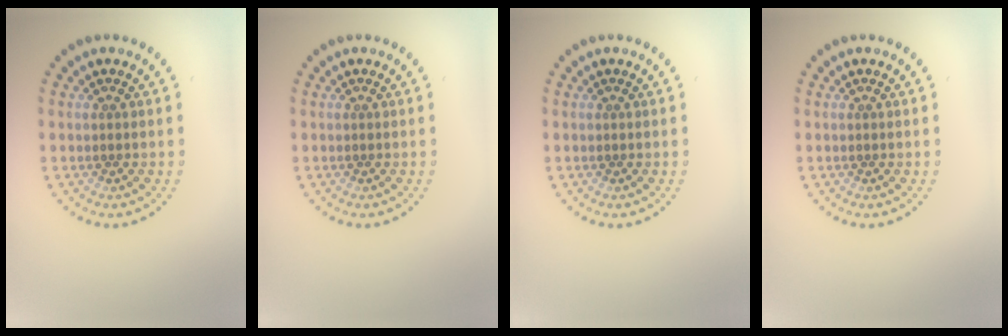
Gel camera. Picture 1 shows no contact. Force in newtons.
{"total": 0.0}
{"total": 0.0}
{"total": 0.0}